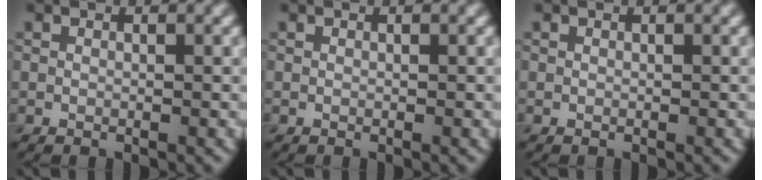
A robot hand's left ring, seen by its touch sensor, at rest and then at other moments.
{"total": 0.0}
{"total": 0.0}